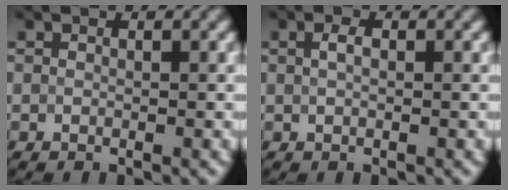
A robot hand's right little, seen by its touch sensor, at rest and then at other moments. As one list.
[{"total": 1.1, "force": [0.2, 0.5, 0.9], "torque": [-0.021, 0.003, 0.004]}]